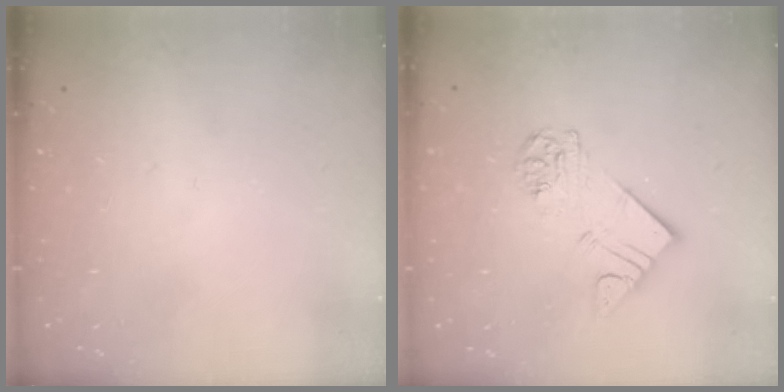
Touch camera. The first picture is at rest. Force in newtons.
{"total": 10.6, "press": 10.5, "slide": 1.2}